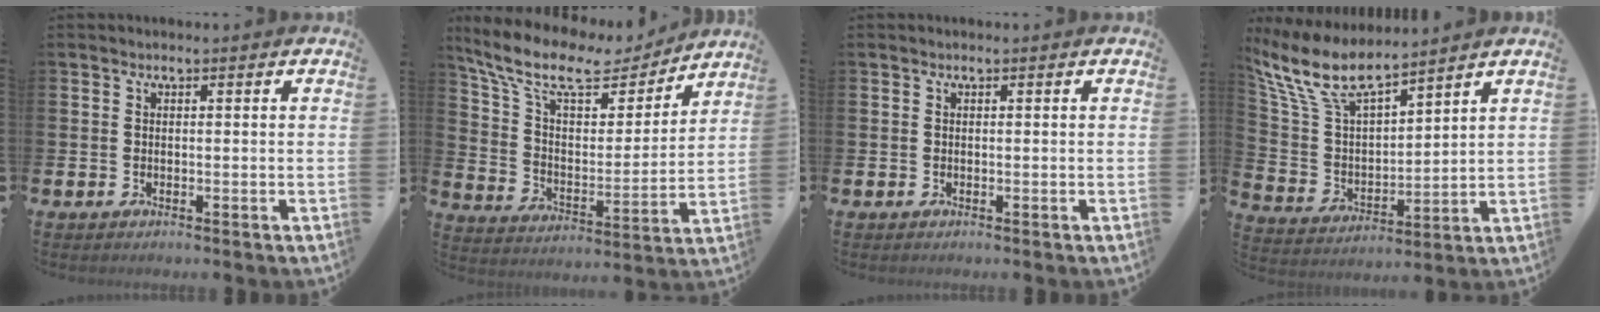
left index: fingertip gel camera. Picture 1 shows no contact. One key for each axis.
{"total": 11.4, "fx": 9.4, "fy": 4.0, "fz": 5.1, "tx": -0.139, "ty": -0.054, "tz": 0.159}
{"total": 0.0}
{"total": 9.4, "fx": 8.1, "fy": 2.6, "fz": 4.0, "tx": -0.116, "ty": -0.042, "tz": 0.144}